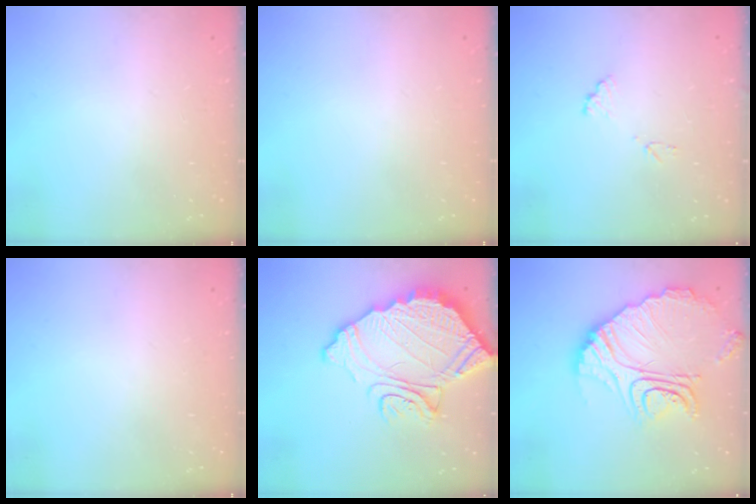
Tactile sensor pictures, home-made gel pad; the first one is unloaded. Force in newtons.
{"total": 0.0}
{"total": 7.4, "press": 7.4, "slide": 0.5}
{"total": 0.0}
{"total": 17.7, "press": 17.6, "slide": 1.5}
{"total": 19.1, "press": 19.0, "slide": 1.7}